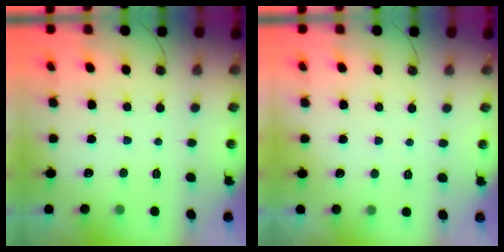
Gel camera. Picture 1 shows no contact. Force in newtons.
{"total": 1.7, "press": 1.6, "slide": 0.3}